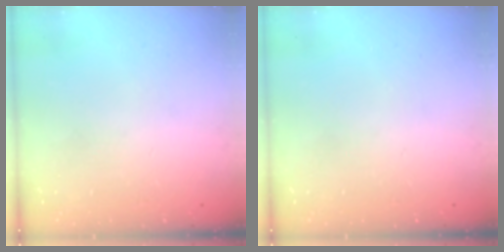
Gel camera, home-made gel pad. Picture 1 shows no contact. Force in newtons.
{"total": 0.0}